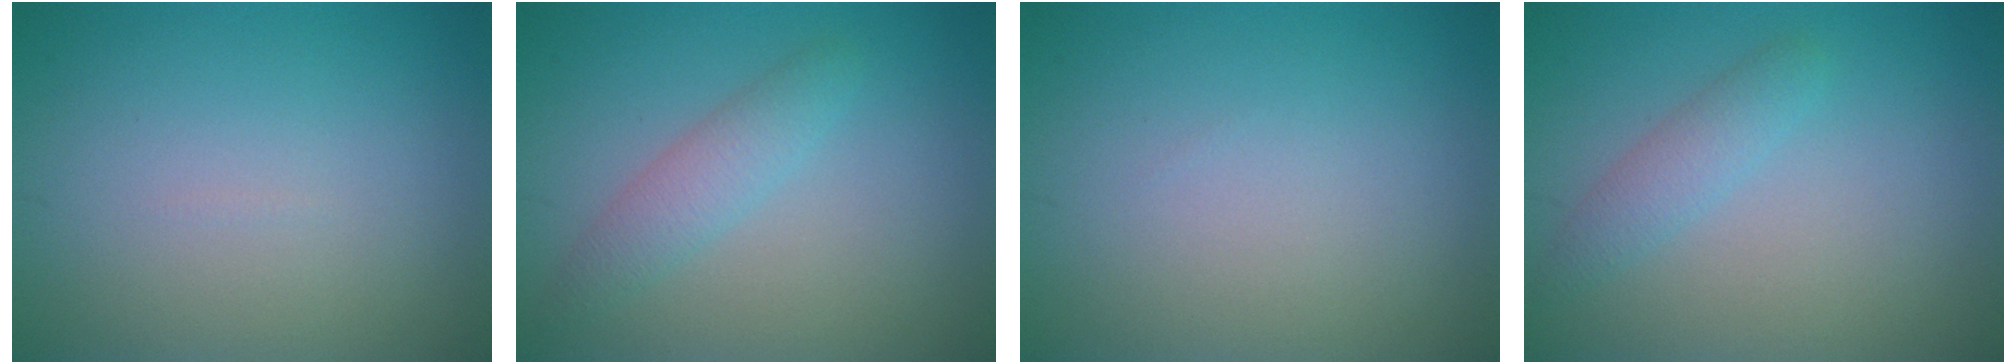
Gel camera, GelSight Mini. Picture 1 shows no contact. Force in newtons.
{"total": 2.3, "press": 2.3, "slide": 0.1}
{"total": 0.0}
{"total": 1.9, "press": 1.9, "slide": 0.1}